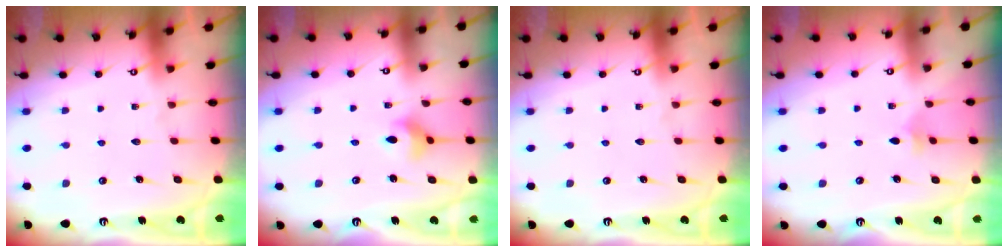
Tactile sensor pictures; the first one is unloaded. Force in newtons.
{"total": 5.6, "press": 5.4, "slide": 1.3}
{"total": 0.0}
{"total": 2.4, "press": 2.3, "slide": 0.6}